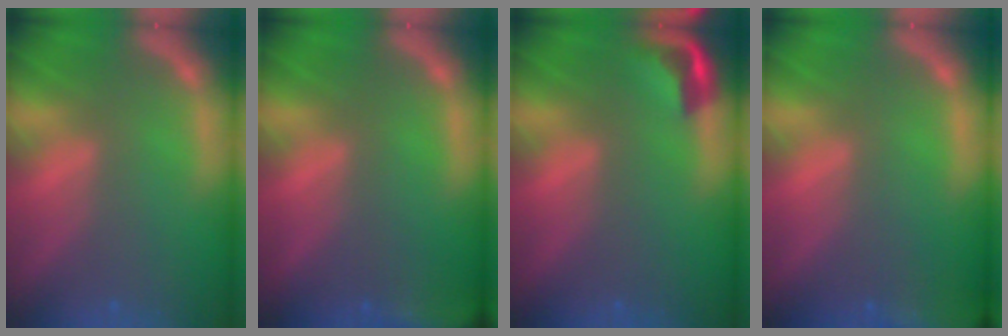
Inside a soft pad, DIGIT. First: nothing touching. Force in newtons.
{"total": 6.0}
{"total": 2.9}
{"total": 8.5}